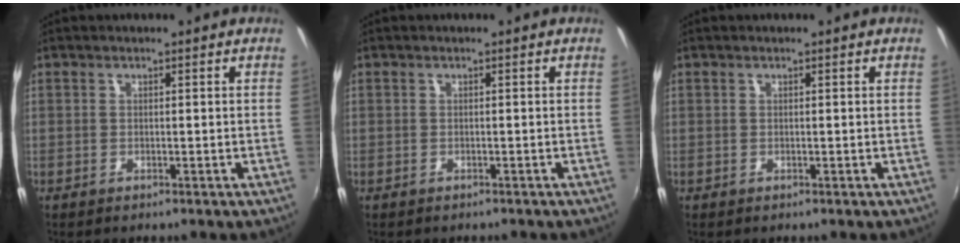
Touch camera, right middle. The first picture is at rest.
{"total": 0.9, "force": [-0.7, 0.6, 0.0], "torque": [-0.004, 0.000, -0.009]}
{"total": 0.0}